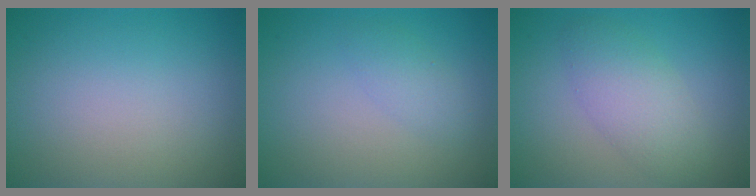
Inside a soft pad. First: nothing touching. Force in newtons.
{"total": 0.7, "press": 0.7, "slide": 0.1}
{"total": 3.8, "press": 3.8, "slide": 0.2}